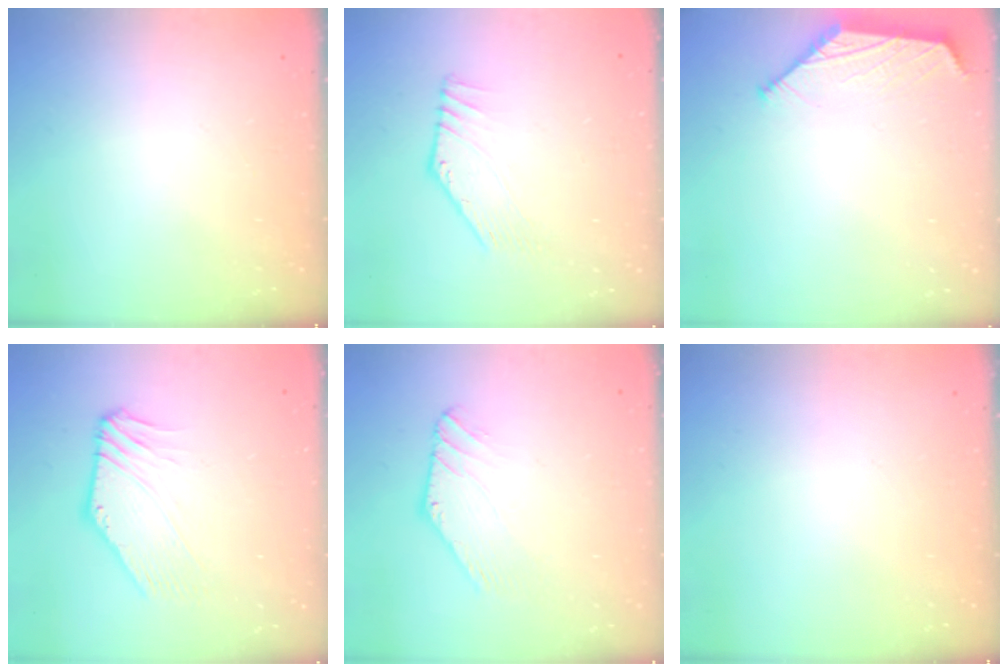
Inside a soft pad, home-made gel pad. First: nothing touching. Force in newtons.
{"total": 2.8, "press": 2.8, "slide": 0.1}
{"total": 0.0}
{"total": 1.7, "press": 1.7, "slide": 0.5}
{"total": 1.4, "press": 1.4, "slide": 0.0}
{"total": 0.0}